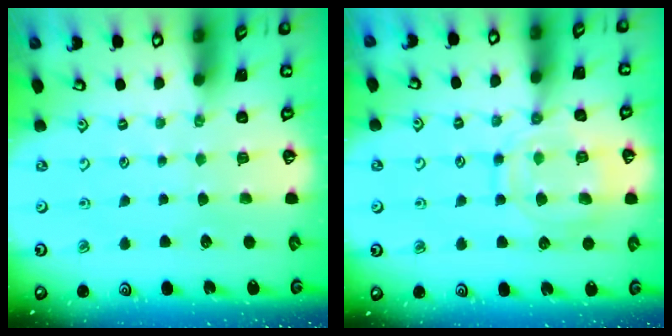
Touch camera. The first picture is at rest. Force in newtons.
{"total": 14.5, "press": 14.5, "slide": 1.3}